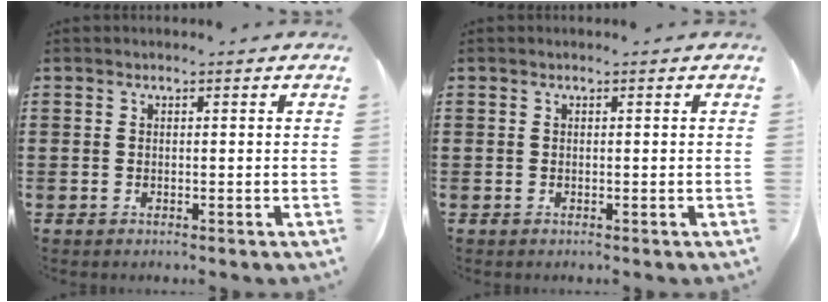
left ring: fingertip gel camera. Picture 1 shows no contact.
{"total": 0.0}